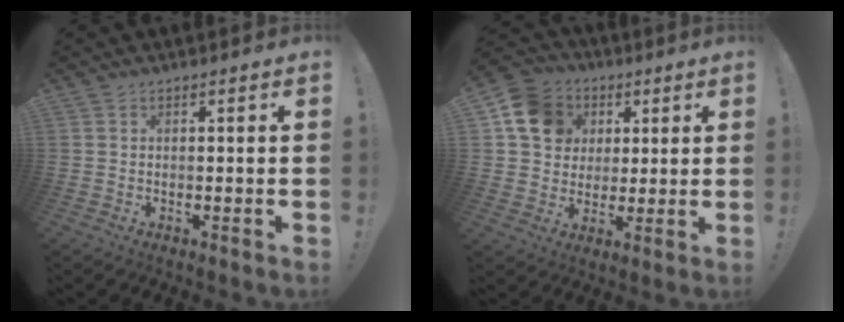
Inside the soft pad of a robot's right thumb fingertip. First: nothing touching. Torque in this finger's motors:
{"motor_torque": [-0.19, 0.60, -0.12, 0.23, 0.05]}